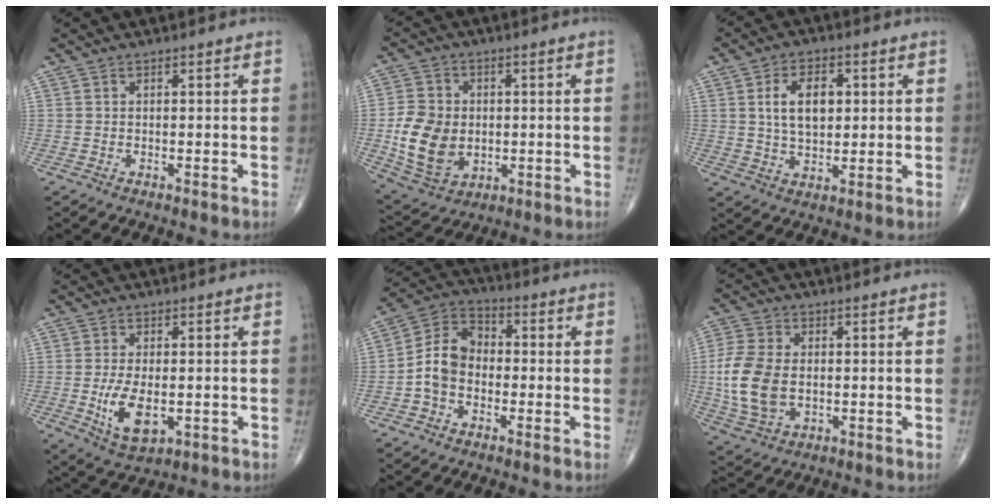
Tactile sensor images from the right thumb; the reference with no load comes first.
{"total": 12.4, "force": [-0.9, 9.5, 7.9], "torque": [-0.128, -0.004, -0.007]}
{"total": 9.1, "force": [1.8, 5.5, 7.0], "torque": [-0.105, -0.001, 0.037]}
{"total": 8.6, "force": [-1.5, 4.4, 7.2], "torque": [-0.130, -0.014, -0.018]}
{"total": 9.5, "force": [-1.7, 7.2, 5.9], "torque": [-0.096, 0.038, -0.047]}
{"total": 12.5, "force": [-0.6, 8.3, 9.3], "torque": [-0.200, -0.002, -0.008]}